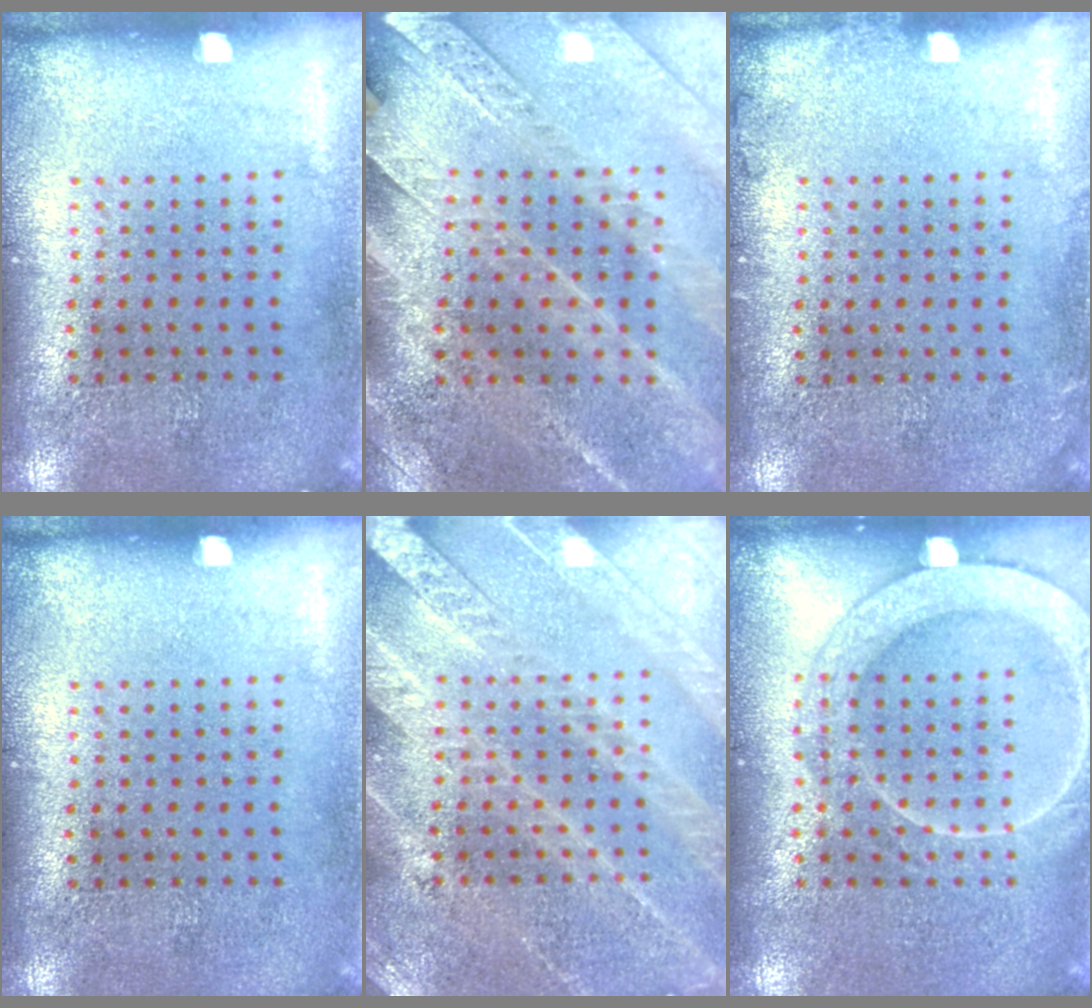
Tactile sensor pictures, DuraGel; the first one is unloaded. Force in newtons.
{"total": 2.9, "press": 2.8, "slide": 0.4}
{"total": 0.8, "press": 0.7, "slide": 0.2}
{"total": 0.0}
{"total": 4.4, "press": 4.3, "slide": 0.7}
{"total": 3.4, "press": 3.3, "slide": 0.5}